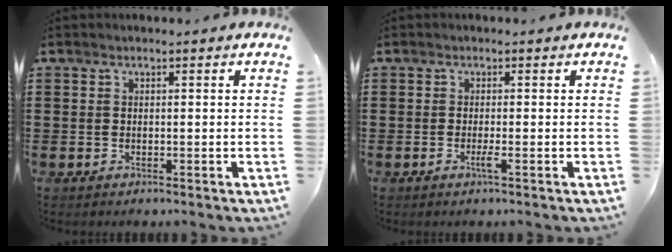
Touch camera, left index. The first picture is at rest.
{"total": 1.6, "force": [-0.6, -0.1, 1.4], "torque": [-0.032, -0.008, -0.013]}